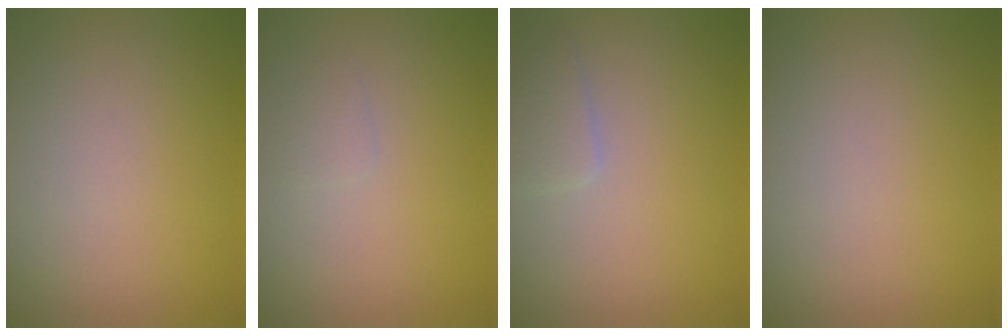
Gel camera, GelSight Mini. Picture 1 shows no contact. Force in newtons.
{"total": 0.7, "press": 0.7, "slide": 0.1}
{"total": 1.5, "press": 1.5, "slide": 0.1}
{"total": 0.0}